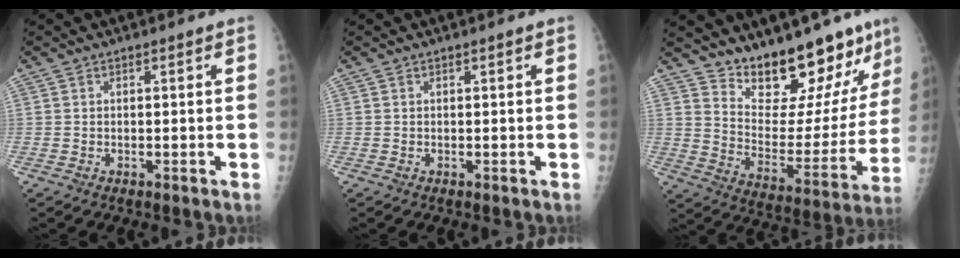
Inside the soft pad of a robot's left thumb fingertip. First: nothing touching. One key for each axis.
{"total": 0.0}
{"total": 20.5, "fx": 17.1, "fy": 6.7, "fz": 9.2, "tx": -0.079, "ty": -0.123, "tz": 0.254}